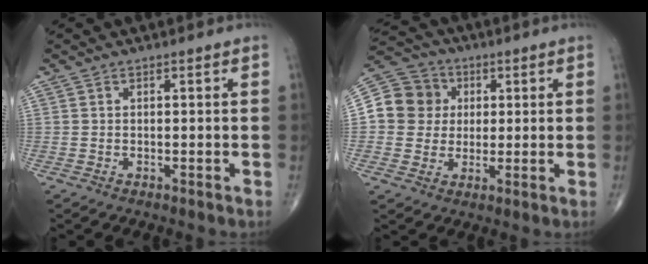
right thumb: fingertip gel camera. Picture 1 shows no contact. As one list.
[{"total": 10.3, "force": [1.2, 9.8, 3.0], "torque": [-0.030, 0.013, 0.012]}]